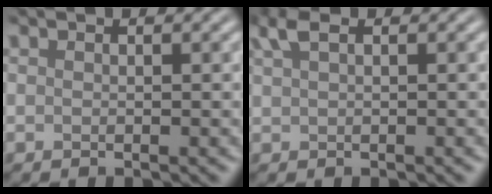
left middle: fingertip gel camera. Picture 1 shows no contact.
{"total": 0.9, "force": [0.1, -0.9, -0.1], "torque": [-0.021, -0.009, 0.039]}